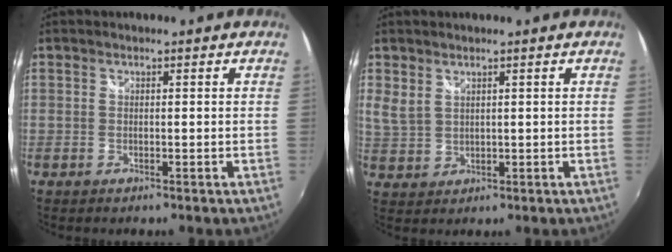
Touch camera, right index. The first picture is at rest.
{"total": 3.1, "force": [2.1, 1.7, 1.6], "torque": [-0.031, 0.002, 0.048]}